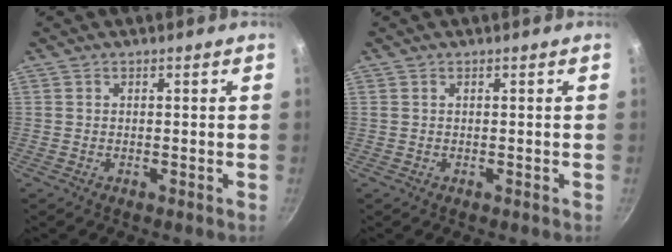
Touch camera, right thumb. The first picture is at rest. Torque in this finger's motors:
{"motor_torque": [-0.03, -0.16, -0.28, 0.16, -0.02]}